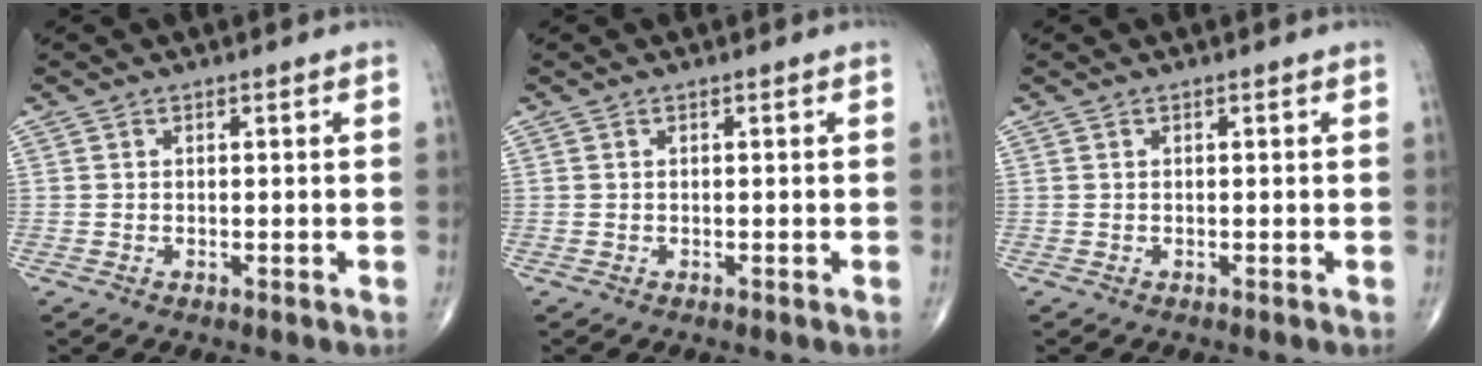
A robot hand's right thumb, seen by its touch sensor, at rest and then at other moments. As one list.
[{"total": 0.0}, {"total": 0.0}]